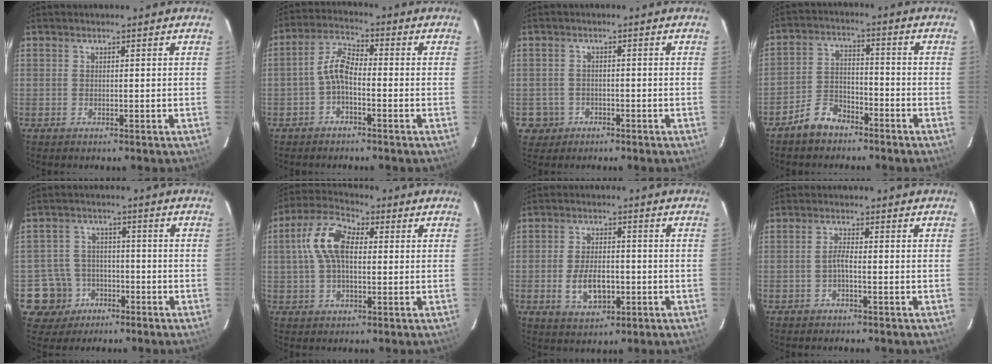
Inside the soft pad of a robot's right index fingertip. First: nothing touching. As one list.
[{"total": 4.8, "force": [-1.9, 2.1, 3.9], "torque": [-0.088, 0.018, -0.041]}, {"total": 4.2, "force": [-1.6, 3.9, 0.3], "torque": [-0.023, 0.016, -0.023]}, {"total": 6.6, "force": [-5.1, 3.6, 2.2], "torque": [-0.058, 0.020, -0.088]}, {"total": 8.0, "force": [-3.6, 7.1, 0.3], "torque": [-0.031, 0.027, -0.053]}, {"total": 10.9, "force": [1.4, 6.1, 8.9], "torque": [-0.184, 0.028, 0.022]}, {"total": 7.7, "force": [-2.0, 4.3, 6.0], "torque": [-0.122, -0.002, -0.027]}, {"total": 1.6, "force": [-0.9, 0.1, 1.4], "torque": [-0.029, 0.004, -0.019]}]